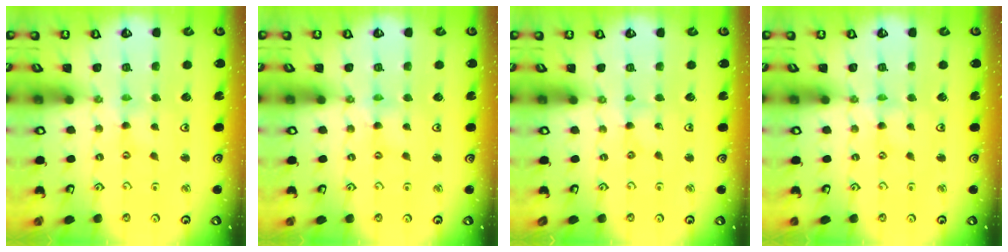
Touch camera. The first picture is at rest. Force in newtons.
{"total": 1.6, "press": 1.6, "slide": 0.3}
{"total": 0.0}
{"total": 0.0}